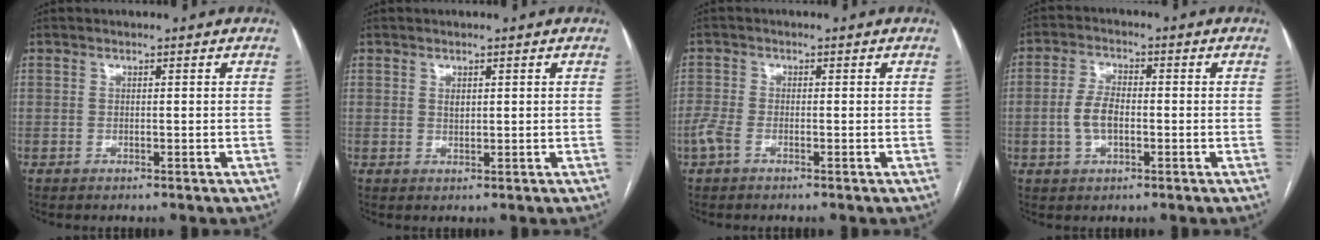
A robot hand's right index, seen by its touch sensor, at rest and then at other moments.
{"total": 1.1, "force": [0.4, 0.6, 0.7], "torque": [-0.013, -0.001, 0.010]}
{"total": 2.6, "force": [-1.4, 1.1, 1.9], "torque": [-0.052, -0.002, -0.032]}
{"total": 5.0, "force": [-0.9, 2.6, 4.2], "torque": [-0.095, 0.010, -0.014]}